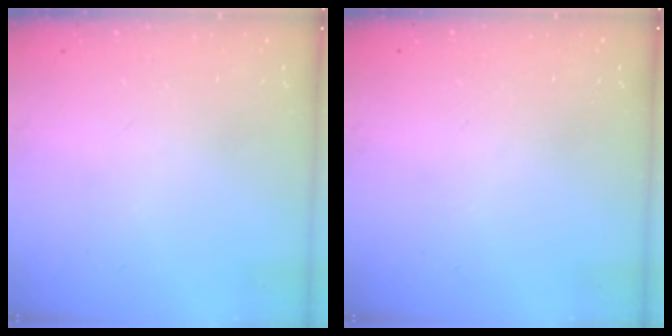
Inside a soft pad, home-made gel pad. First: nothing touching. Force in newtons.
{"total": 0.0}